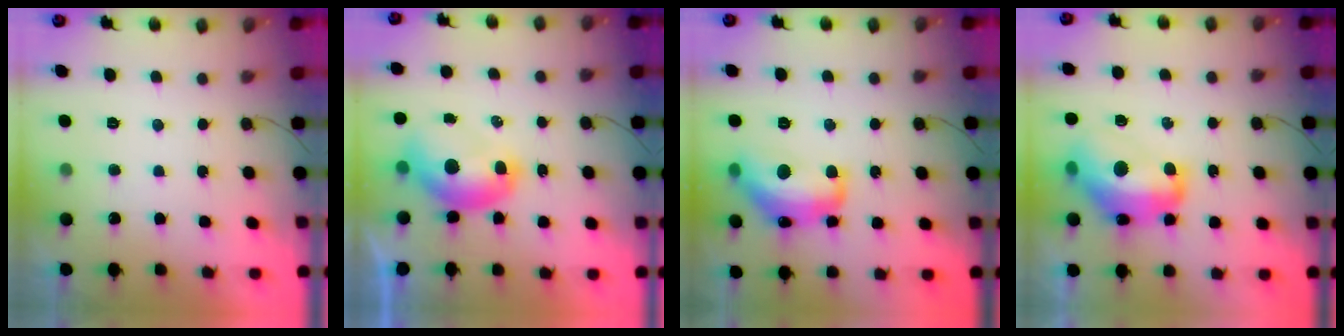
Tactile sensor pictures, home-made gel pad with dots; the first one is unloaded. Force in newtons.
{"total": 8.5, "press": 8.4, "slide": 1.0}
{"total": 15.7, "press": 15.6, "slide": 1.1}
{"total": 16.4, "press": 16.3, "slide": 1.9}